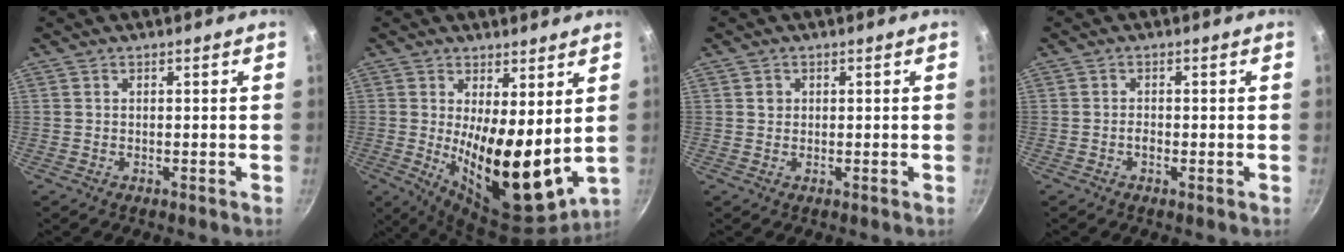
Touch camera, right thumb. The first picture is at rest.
{"total": 16.5, "force": [1.7, 6.8, 15.0], "torque": [-0.205, -0.046, 0.039]}
{"total": 1.3, "force": [0.3, 1.2, 0.4], "torque": [-0.002, 0.001, 0.004]}
{"total": 1.4, "force": [-0.5, 0.7, 1.1], "torque": [-0.023, 0.003, -0.013]}